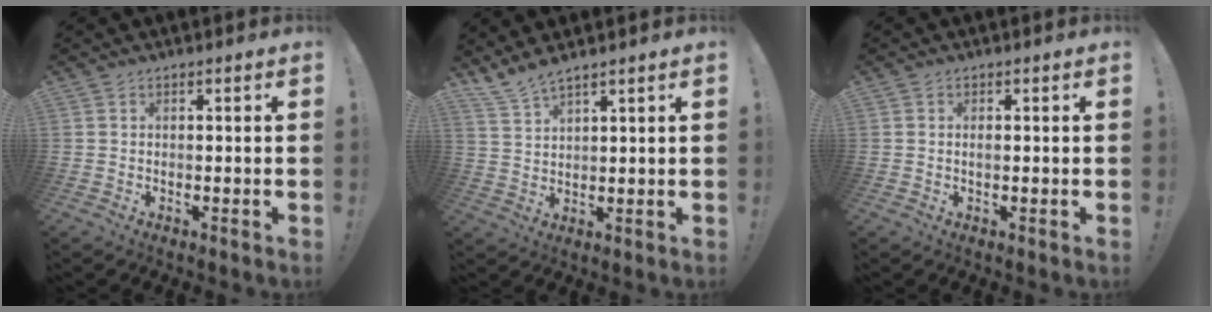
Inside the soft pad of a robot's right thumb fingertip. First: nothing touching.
{"total": 5.3, "force": [4.9, 0.5, 2.0], "torque": [-0.054, -0.025, 0.094]}
{"total": 0.7, "force": [-0.1, 0.1, 0.7], "torque": [-0.017, 0.002, -0.002]}